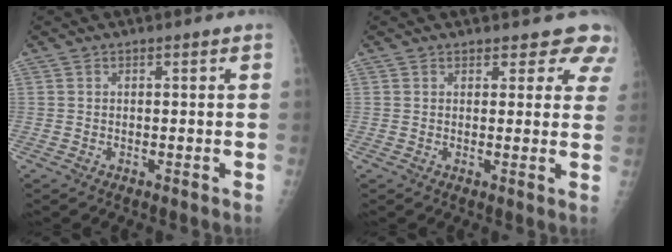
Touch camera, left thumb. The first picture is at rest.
{"total": 6.4, "force": [5.7, 2.8, 0.6], "torque": [0.045, -0.024, 0.041]}